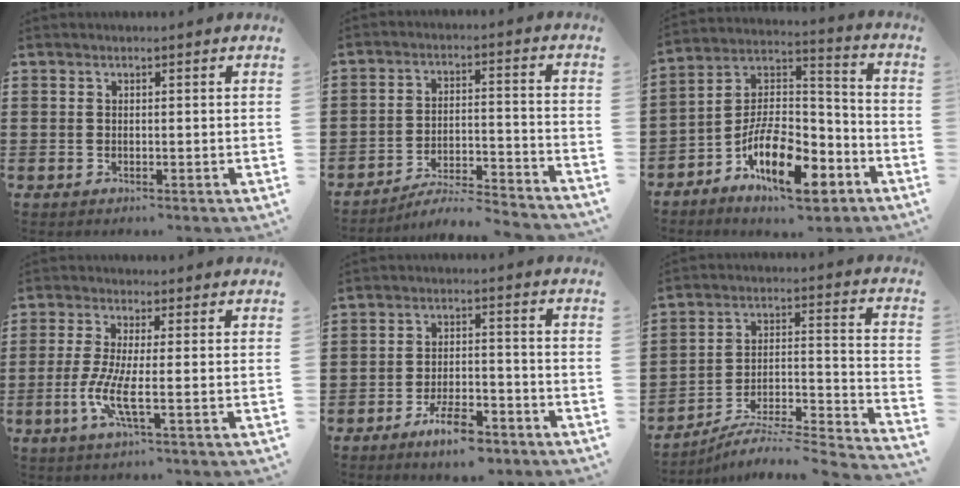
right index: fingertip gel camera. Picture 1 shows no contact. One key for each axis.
{"total": 5.7, "fx": -5.4, "fy": 0.3, "fz": 1.7, "tx": -0.034, "ty": -0.003, "tz": -0.109}
{"total": 14.2, "fx": -8.2, "fy": 6.0, "fz": 9.9, "tx": -0.188, "ty": 0.028, "tz": -0.149}
{"total": 5.6, "fx": -1.3, "fy": 0.4, "fz": 5.5, "tx": -0.125, "ty": -0.017, "tz": -0.031}
{"total": 6.7, "fx": -5.0, "fy": 1.8, "fz": 4.0, "tx": -0.076, "ty": 0.008, "tz": -0.091}
{"total": 4.5, "fx": -4.2, "fy": 0.3, "fz": 1.7, "tx": -0.030, "ty": -0.014, "tz": -0.087}